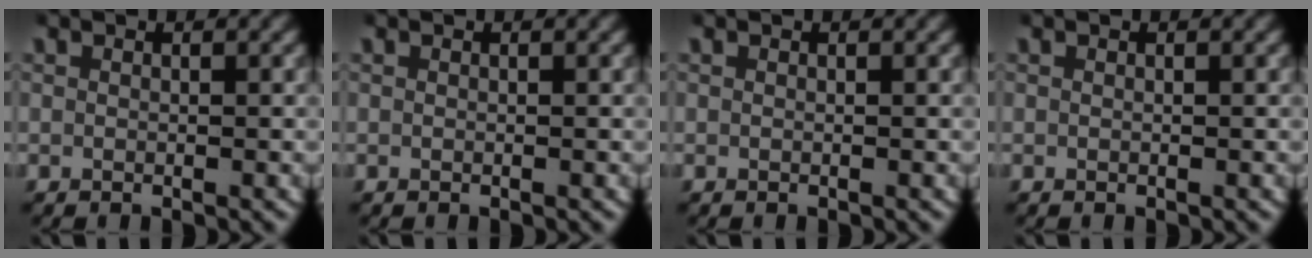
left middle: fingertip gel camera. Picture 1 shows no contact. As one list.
[{"total": 0.0}, {"total": 0.0}, {"total": 0.0}]